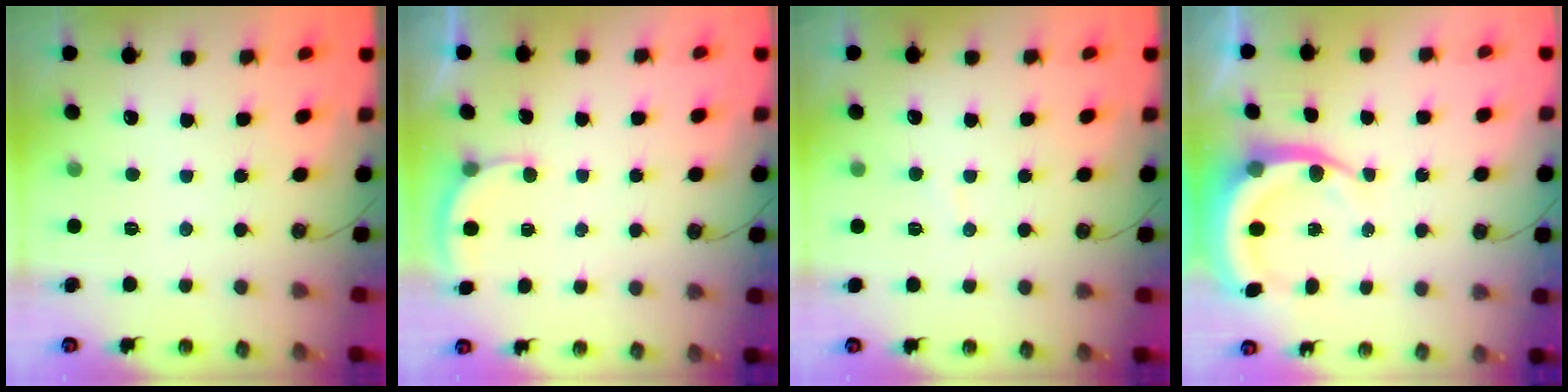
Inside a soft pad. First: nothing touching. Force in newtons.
{"total": 2.9, "press": 2.9, "slide": 0.3}
{"total": 2.7, "press": 2.7, "slide": 0.2}
{"total": 8.4, "press": 8.2, "slide": 1.9}